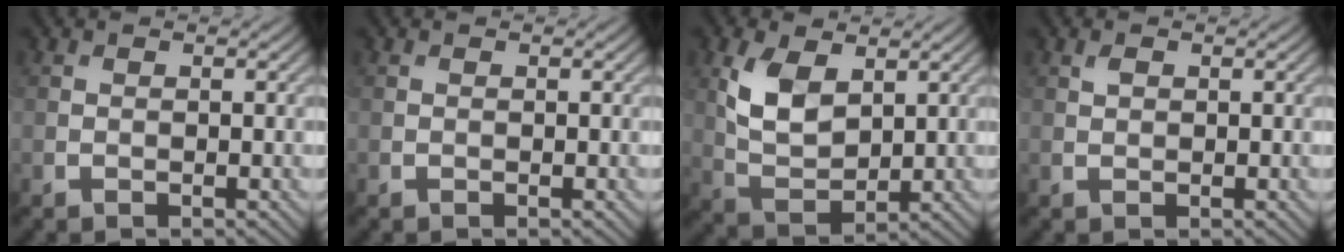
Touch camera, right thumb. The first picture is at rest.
{"total": 0.0}
{"total": 7.5, "force": [2.6, 4.1, 5.6], "torque": [-0.127, -0.002, 0.053]}
{"total": 0.8, "force": [0.4, 0.5, 0.5], "torque": [-0.014, 0.000, 0.009]}